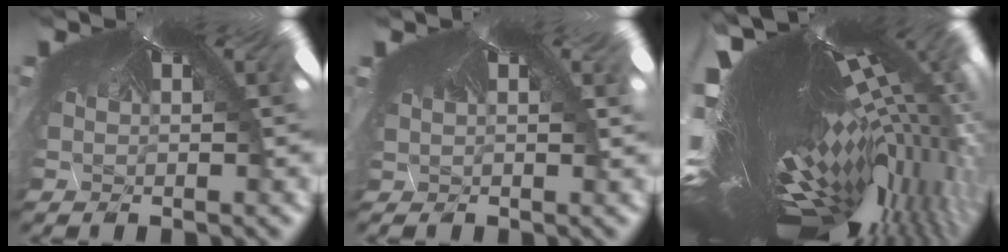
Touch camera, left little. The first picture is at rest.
{"total": 0.9, "force": [-0.8, -0.4, 0.2], "torque": [-0.010, -0.010, 0.002]}
{"total": 7.3, "force": [-6.0, -1.7, 3.9], "torque": [-0.074, -0.090, -0.052]}